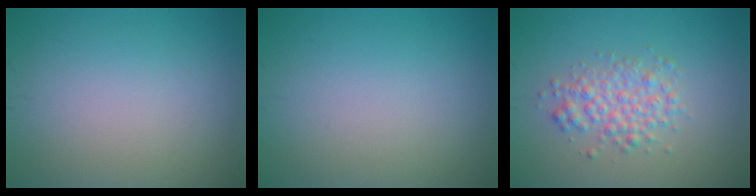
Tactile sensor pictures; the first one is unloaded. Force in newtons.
{"total": 0.0}
{"total": 3.2, "press": 3.2, "slide": 0.1}